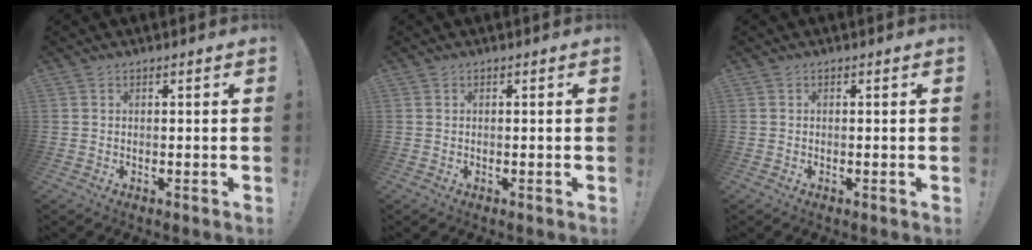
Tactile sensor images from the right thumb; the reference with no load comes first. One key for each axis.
{"total": 0.0}
{"total": 0.0}